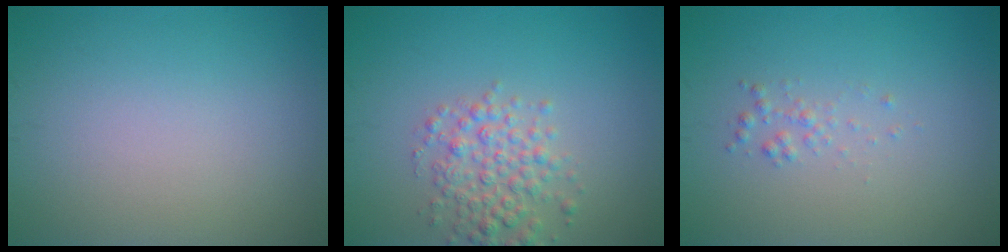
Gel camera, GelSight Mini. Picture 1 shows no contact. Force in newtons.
{"total": 3.5, "press": 3.5, "slide": 0.1}
{"total": 0.9, "press": 0.9, "slide": 0.0}